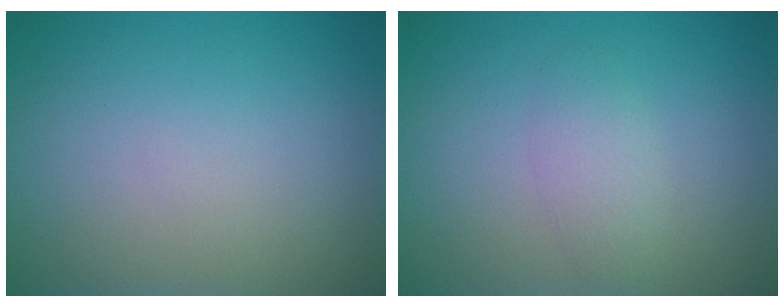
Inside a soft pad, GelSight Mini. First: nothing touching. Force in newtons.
{"total": 1.8, "press": 1.8, "slide": 0.1}